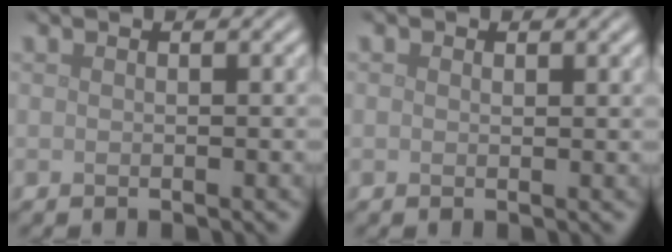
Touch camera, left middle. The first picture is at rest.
{"total": 0.5, "force": [0.3, 0.3, 0.3], "torque": [-0.003, -0.002, 0.004]}